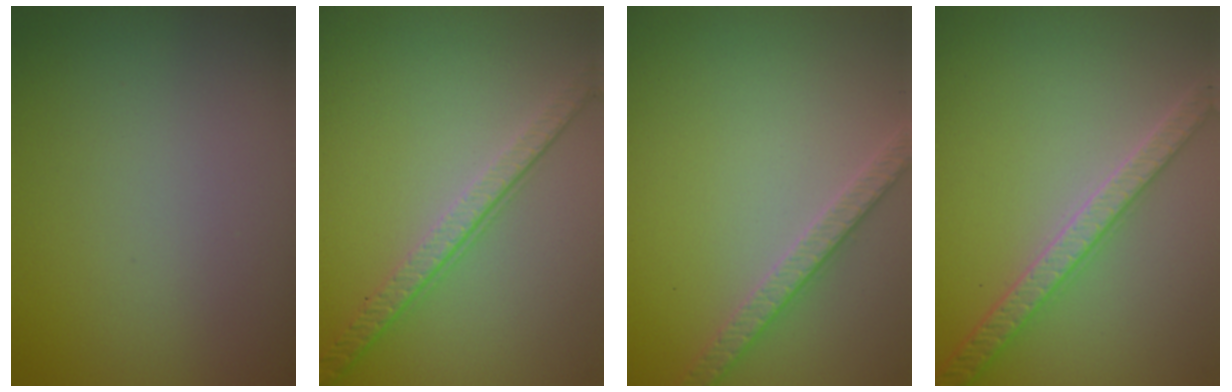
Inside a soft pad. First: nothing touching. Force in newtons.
{"total": 3.7, "press": 2.8, "slide": 2.5}
{"total": 2.6, "press": 2.6, "slide": 0.5}
{"total": 3.6, "press": 3.5, "slide": 0.7}